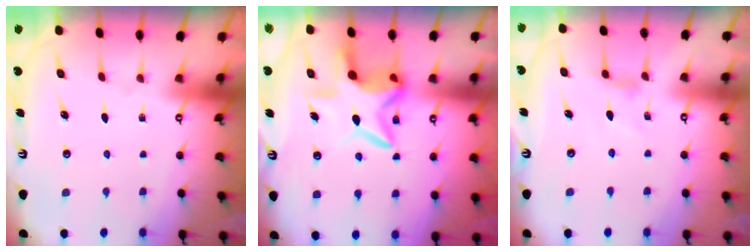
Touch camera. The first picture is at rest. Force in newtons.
{"total": 8.8, "press": 8.7, "slide": 0.9}
{"total": 2.6, "press": 2.5, "slide": 0.5}